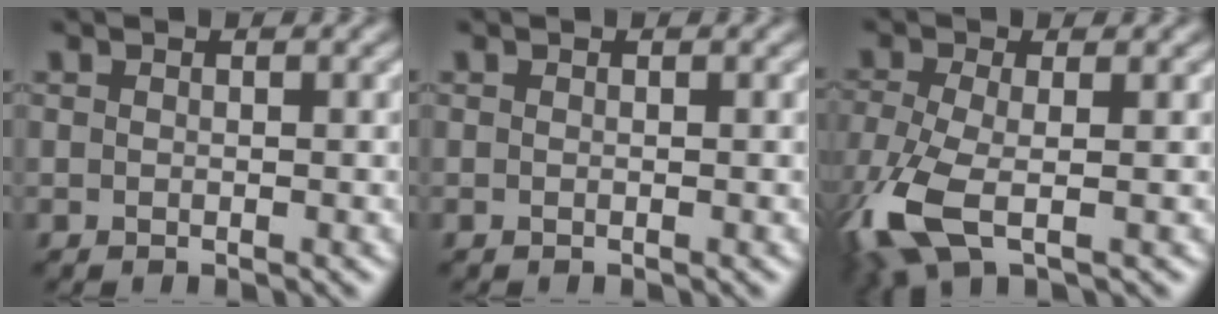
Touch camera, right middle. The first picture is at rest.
{"total": 0.0}
{"total": 6.8, "force": [-2.8, 2.6, 5.6], "torque": [-0.150, -0.015, -0.065]}